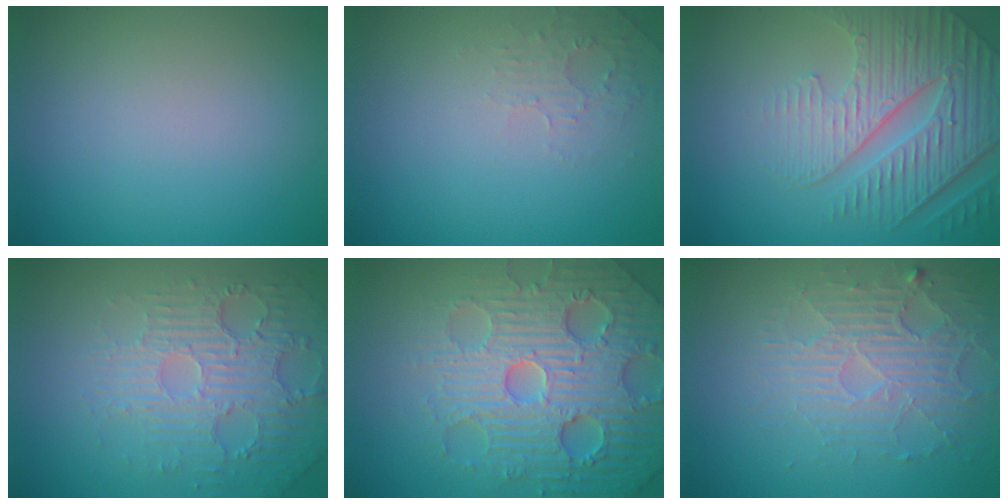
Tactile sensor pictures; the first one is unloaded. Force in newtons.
{"total": 1.6, "press": 1.6, "slide": 0.4}
{"total": 6.5, "press": 5.2, "slide": 3.9}
{"total": 4.5, "press": 3.7, "slide": 2.6}
{"total": 7.9, "press": 7.7, "slide": 1.6}
{"total": 3.8, "press": 3.4, "slide": 1.8}